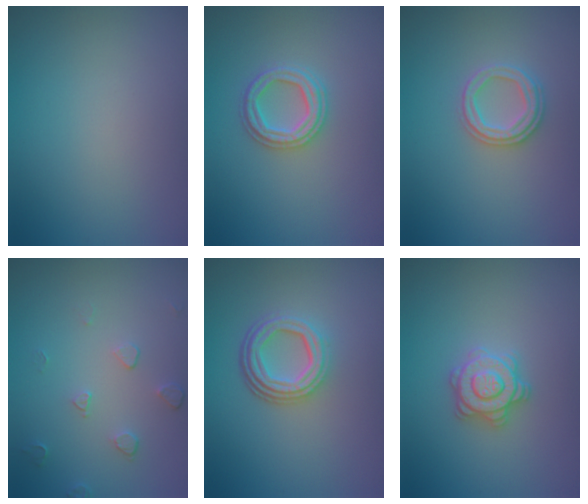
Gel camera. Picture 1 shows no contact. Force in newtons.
{"total": 2.7, "press": 2.6, "slide": 0.7}
{"total": 2.5, "press": 2.4, "slide": 0.6}
{"total": 1.5, "press": 0.9, "slide": 1.1}
{"total": 4.5, "press": 3.3, "slide": 3.1}
{"total": 2.8, "press": 2.8, "slide": 0.2}